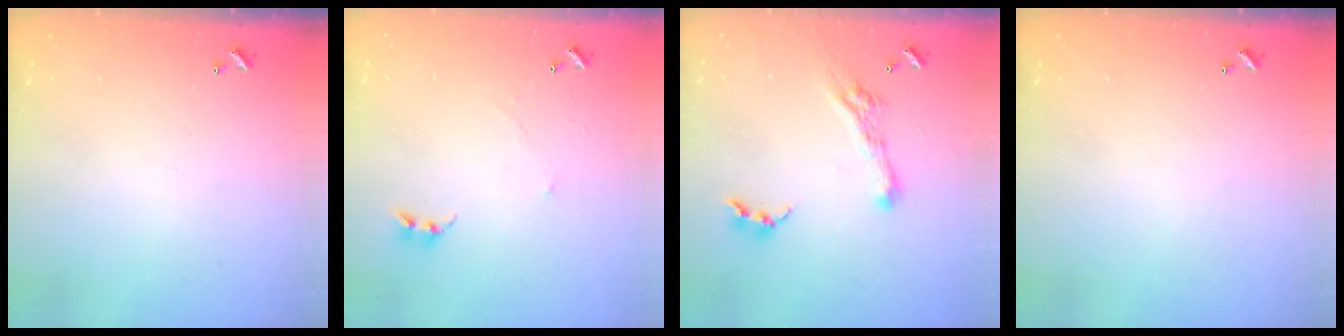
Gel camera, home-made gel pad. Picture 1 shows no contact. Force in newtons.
{"total": 0.9, "press": 0.8, "slide": 0.5}
{"total": 7.0, "press": 6.9, "slide": 1.1}
{"total": 0.0}